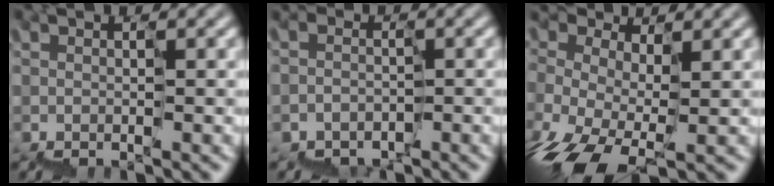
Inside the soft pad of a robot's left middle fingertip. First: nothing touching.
{"total": 2.4, "force": [-2.2, 0.8, -0.5], "torque": [0.004, 0.002, -0.030]}
{"total": 5.0, "force": [-2.2, 2.9, 3.4], "torque": [-0.096, -0.012, -0.034]}